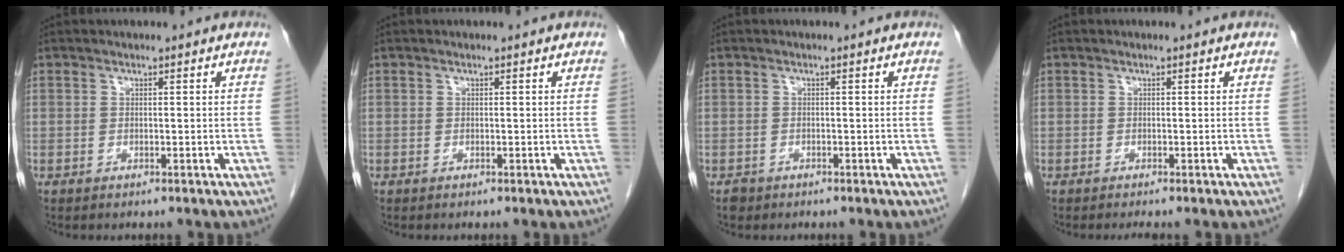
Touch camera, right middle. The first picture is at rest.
{"total": 0.0}
{"total": 1.1, "force": [-0.8, 0.8, 0.0], "torque": [-0.004, 0.002, -0.012]}
{"total": 1.1, "force": [-1.0, -0.2, 0.5], "torque": [-0.006, 0.000, -0.013]}